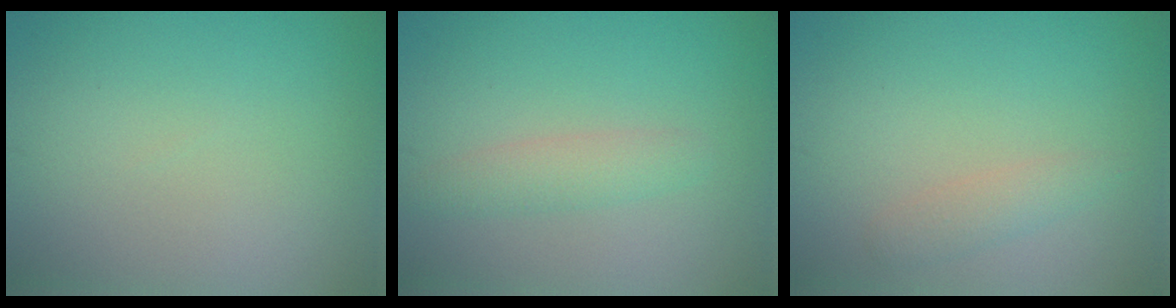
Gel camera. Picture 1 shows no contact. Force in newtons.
{"total": 2.1, "press": 2.1, "slide": 0.1}
{"total": 1.5, "press": 1.5, "slide": 0.0}